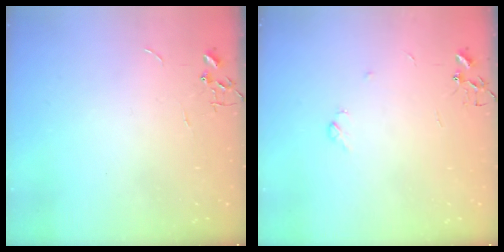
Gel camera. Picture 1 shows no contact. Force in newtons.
{"total": 3.6, "press": 3.5, "slide": 0.6}